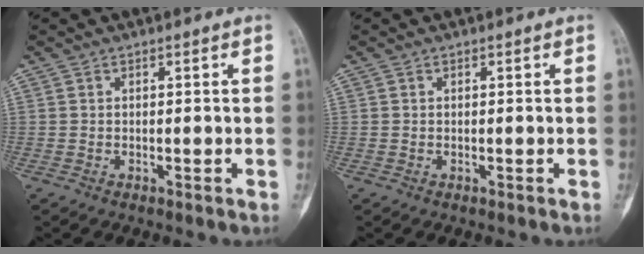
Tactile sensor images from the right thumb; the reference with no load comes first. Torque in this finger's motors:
{"motor_torque": [-0.14, -0.14, -0.11, 0.09, 0.01]}